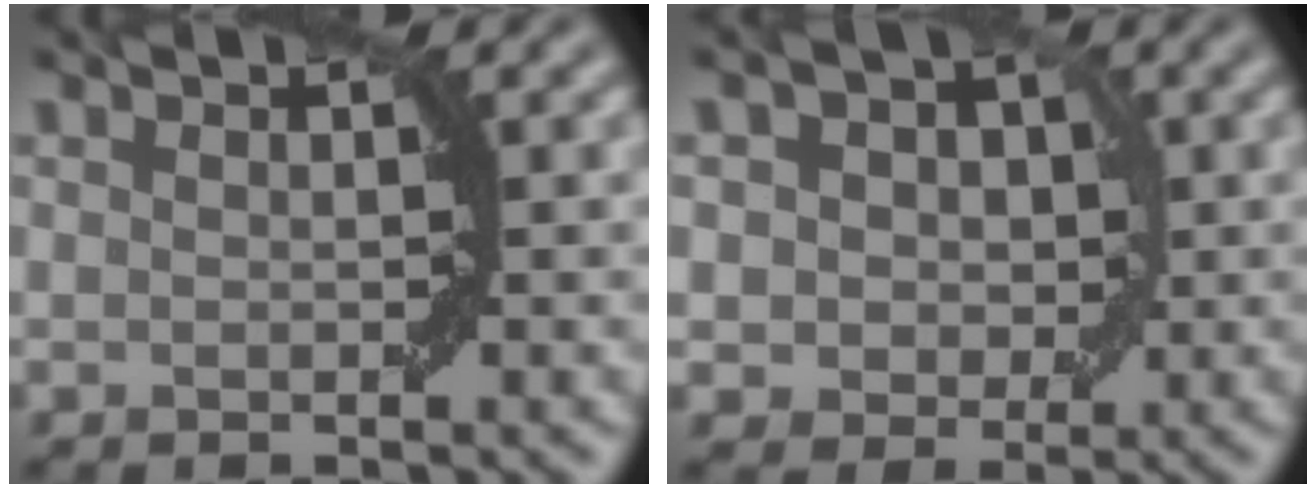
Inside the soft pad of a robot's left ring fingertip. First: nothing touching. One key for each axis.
{"total": 5.5, "fx": 1.6, "fy": 4.5, "fz": 2.8, "tx": -0.029, "ty": 0.023, "tz": 0.004}